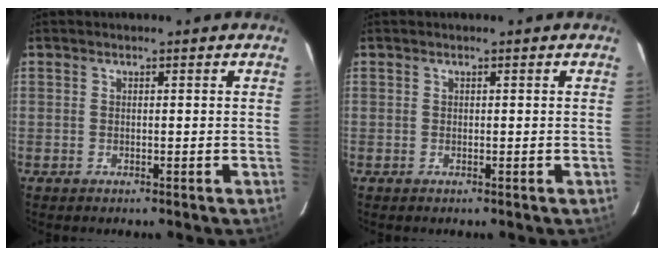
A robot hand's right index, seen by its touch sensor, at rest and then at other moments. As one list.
[{"total": 0.0}]